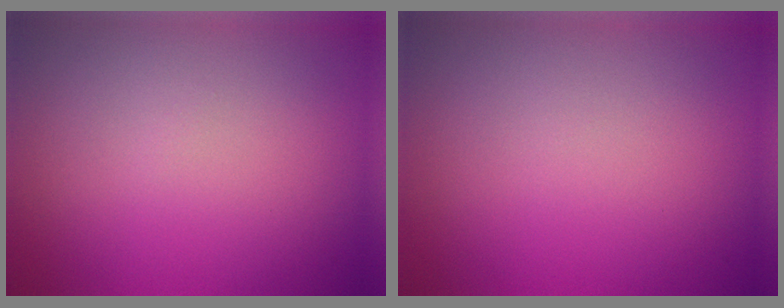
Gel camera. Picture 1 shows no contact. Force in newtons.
{"total": 0.0}